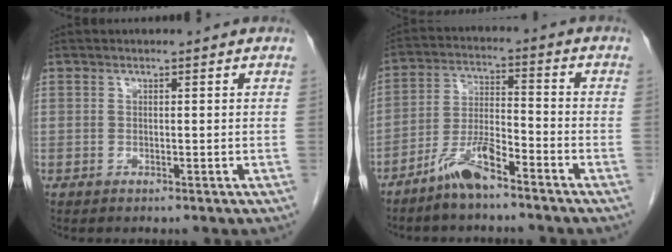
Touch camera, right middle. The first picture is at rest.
{"total": 7.4, "force": [-5.5, 1.3, 4.8], "torque": [-0.103, -0.004, -0.110]}